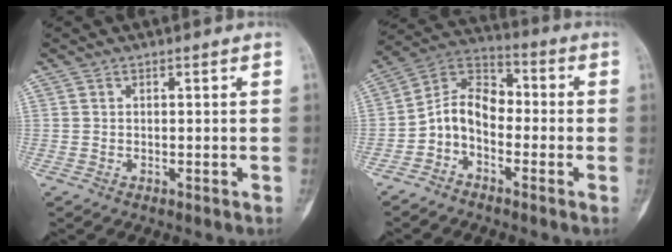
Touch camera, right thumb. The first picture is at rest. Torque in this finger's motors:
{"motor_torque": [0.14, 0.15, 0.46, -0.43, 0.11]}